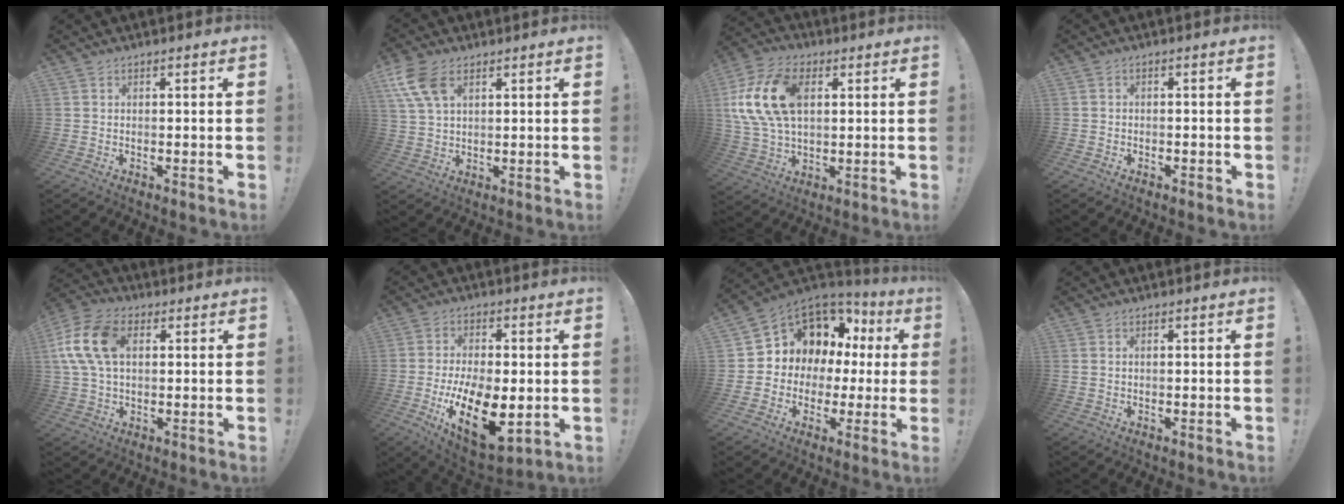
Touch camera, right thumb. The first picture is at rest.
{"total": 9.8, "force": [4.7, 5.6, 6.6], "torque": [-0.128, -0.012, 0.090]}
{"total": 18.6, "force": [4.2, 11.8, 13.7], "torque": [-0.258, 0.001, 0.078]}
{"total": 1.2, "force": [-1.0, 0.7, 0.2], "torque": [0.000, 0.004, -0.018]}
{"total": 14.9, "force": [3.1, 9.6, 11.0], "torque": [-0.216, 0.011, 0.064]}
{"total": 18.2, "force": [-4.1, 9.1, 15.2], "torque": [-0.252, 0.007, -0.055]}
{"total": 9.6, "force": [3.9, 7.9, 3.7], "torque": [-0.051, -0.044, 0.084]}
{"total": 0.8, "force": [0.5, 0.3, 0.5], "torque": [-0.017, 0.002, 0.011]}